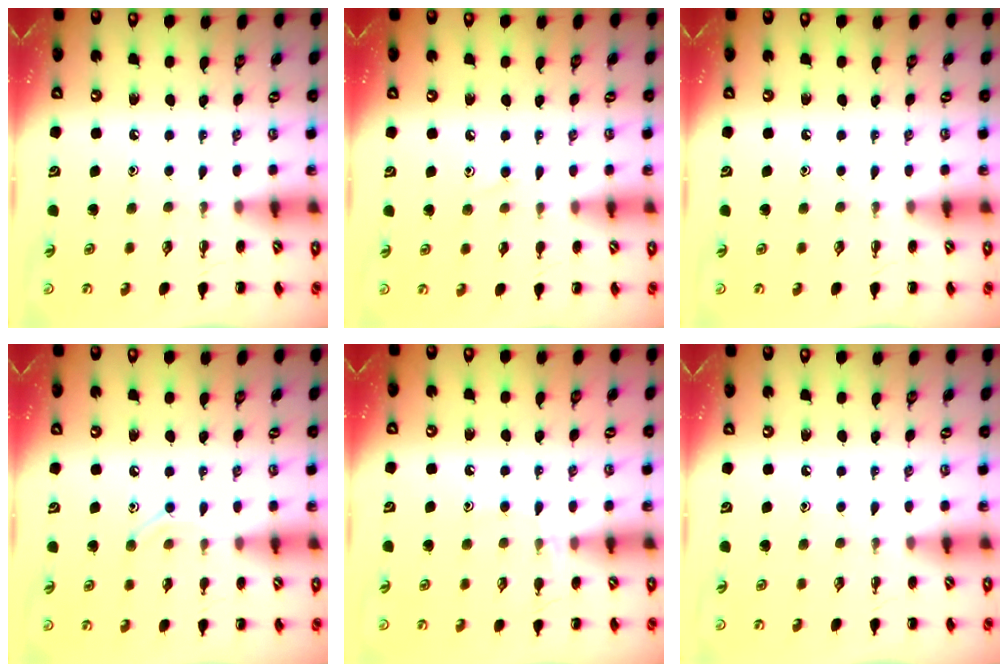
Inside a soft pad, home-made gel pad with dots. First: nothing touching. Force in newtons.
{"total": 6.4, "press": 6.0, "slide": 2.1}
{"total": 0.0}
{"total": 7.1, "press": 6.9, "slide": 1.3}
{"total": 5.5, "press": 5.2, "slide": 1.8}
{"total": 0.0}